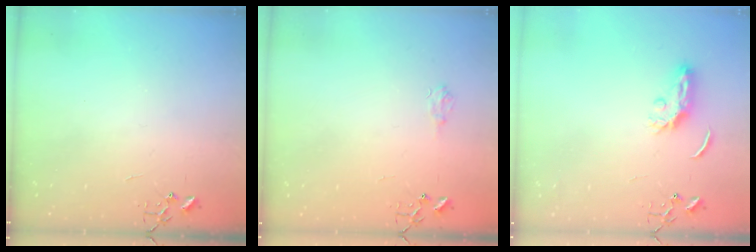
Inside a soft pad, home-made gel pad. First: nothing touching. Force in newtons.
{"total": 6.1, "press": 6.1, "slide": 0.8}
{"total": 5.6, "press": 5.6, "slide": 0.5}